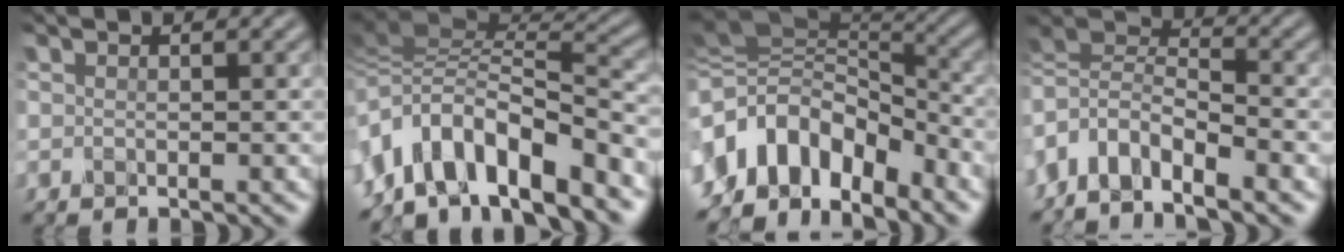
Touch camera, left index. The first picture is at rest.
{"total": 10.6, "force": [-5.0, 4.6, 8.2], "torque": [-0.125, 0.022, -0.100]}
{"total": 11.3, "force": [-5.4, 7.5, 6.5], "torque": [-0.127, 0.001, -0.095]}
{"total": 6.3, "force": [-3.2, 3.5, 4.1], "torque": [-0.075, 0.002, -0.075]}